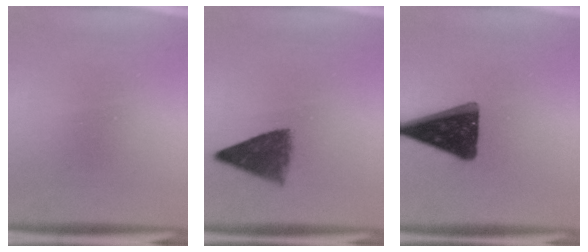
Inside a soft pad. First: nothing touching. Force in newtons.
{"total": 5.6}
{"total": 15.3}